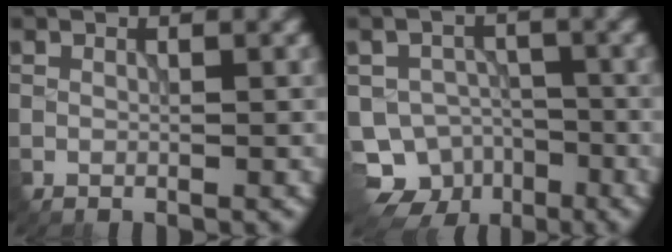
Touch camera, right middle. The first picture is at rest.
{"total": 6.6, "force": [-4.2, 4.8, 1.6], "torque": [-0.005, -0.007, -0.060]}